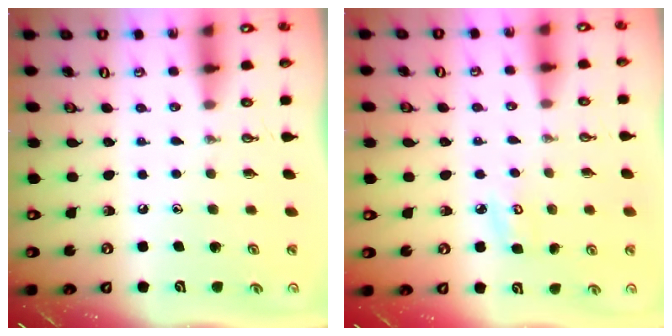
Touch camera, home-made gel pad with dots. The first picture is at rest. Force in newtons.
{"total": 5.1, "press": 5.0, "slide": 0.5}